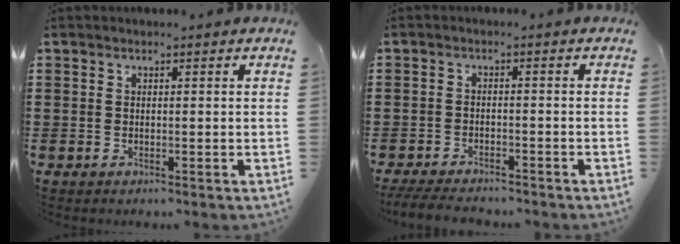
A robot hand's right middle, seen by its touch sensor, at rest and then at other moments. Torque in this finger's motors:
{"motor_torque": [0.30, 0.15, 0.06, 0.06]}